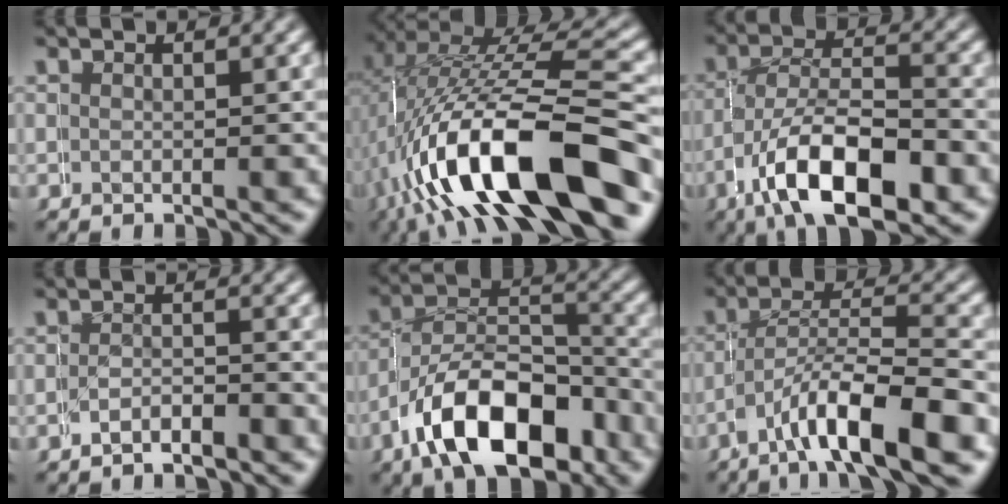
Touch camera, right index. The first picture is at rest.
{"total": 13.0, "force": [-3.2, 5.5, 11.4], "torque": [-0.217, -0.017, -0.034]}
{"total": 9.2, "force": [-4.1, 4.6, 6.8], "torque": [-0.118, -0.036, -0.050]}
{"total": 2.4, "force": [-2.4, 0.4, -0.2], "torque": [0.007, -0.004, -0.044]}
{"total": 10.2, "force": [-5.2, 5.8, 6.6], "torque": [-0.107, -0.030, -0.073]}
{"total": 7.4, "force": [-3.9, 2.8, 5.6], "torque": [-0.097, -0.017, -0.058]}